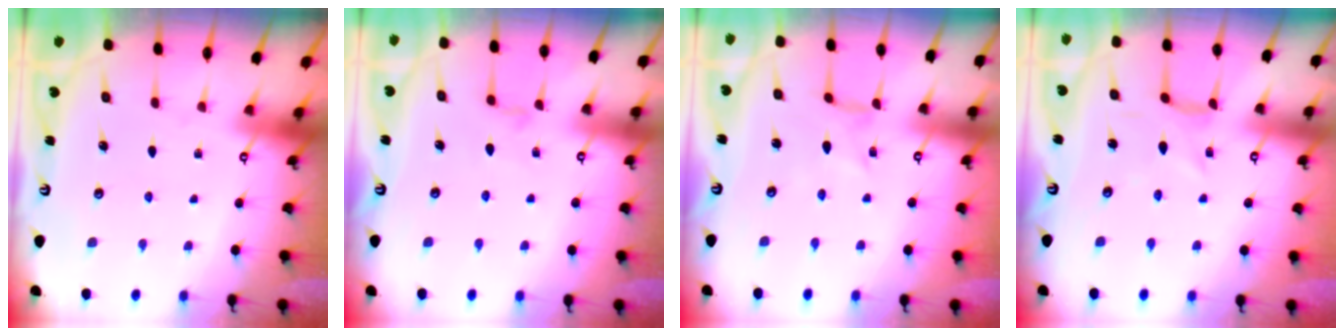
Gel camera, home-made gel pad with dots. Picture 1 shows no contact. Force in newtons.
{"total": 3.0, "press": 2.9, "slide": 0.5}
{"total": 0.0}
{"total": 1.9, "press": 1.9, "slide": 0.4}